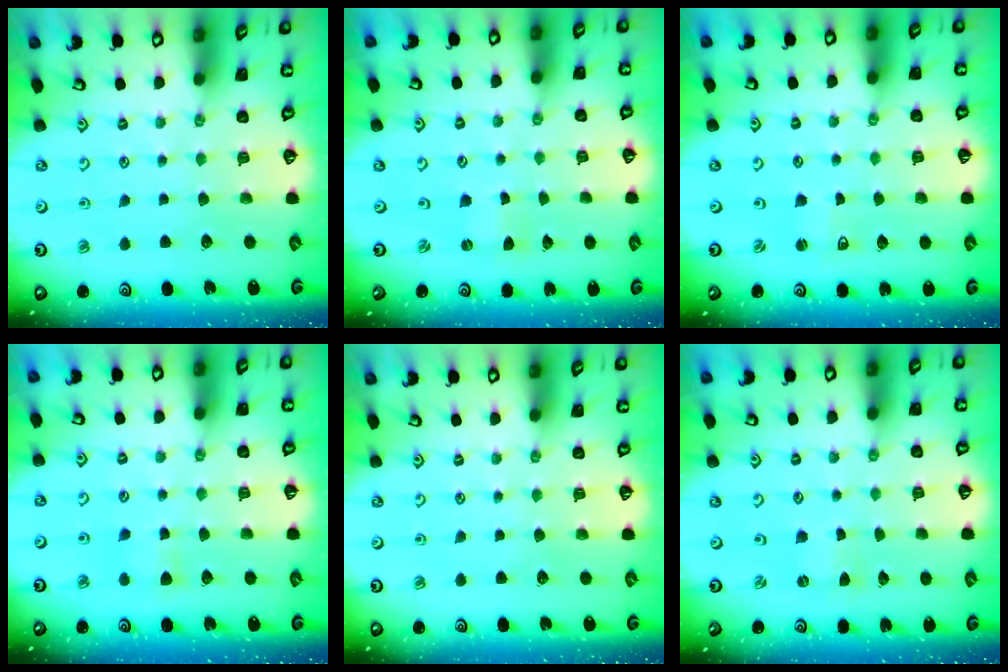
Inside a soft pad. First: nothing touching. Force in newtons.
{"total": 0.0}
{"total": 2.1, "press": 2.0, "slide": 0.4}
{"total": 5.0, "press": 4.9, "slide": 0.5}
{"total": 0.0}
{"total": 0.0}